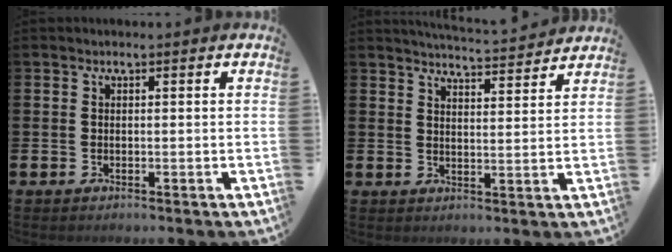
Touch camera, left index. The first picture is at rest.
{"total": 4.6, "force": [4.5, -0.2, 0.3], "torque": [-0.017, -0.034, 0.079]}